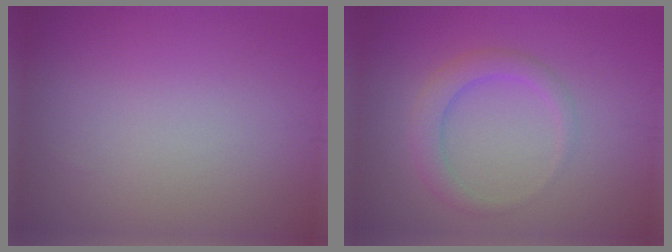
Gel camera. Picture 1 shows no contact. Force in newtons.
{"total": 2.6, "press": 2.6, "slide": 0.1}